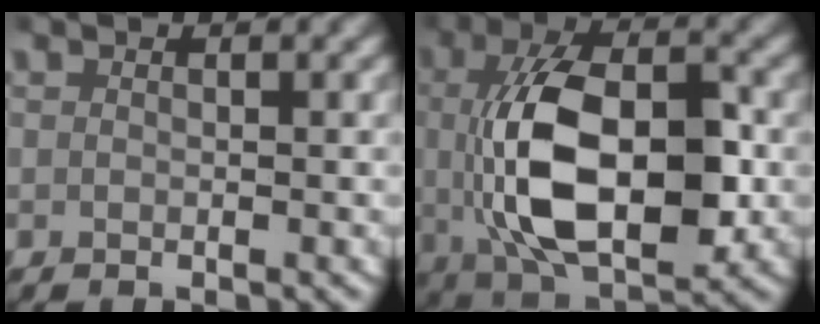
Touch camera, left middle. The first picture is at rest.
{"total": 11.7, "force": [-0.7, 6.1, 10.0], "torque": [-0.197, -0.013, -0.009]}